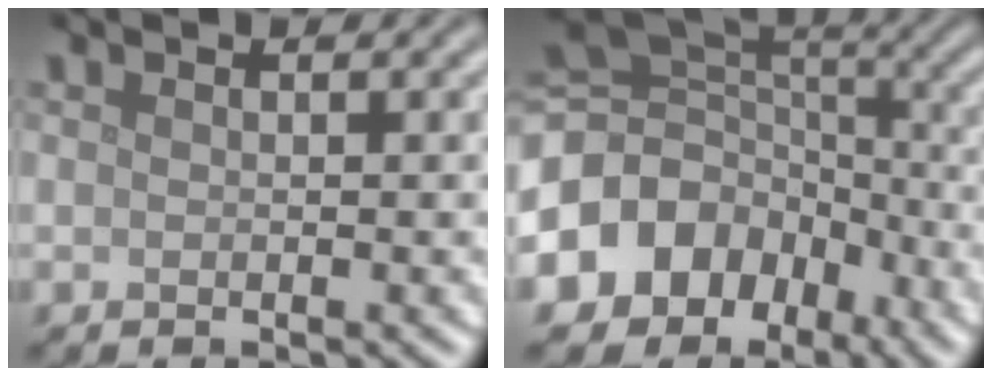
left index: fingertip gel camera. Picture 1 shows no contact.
{"total": 13.1, "force": [-6.5, 10.5, 4.5], "torque": [-0.124, -0.006, -0.112]}